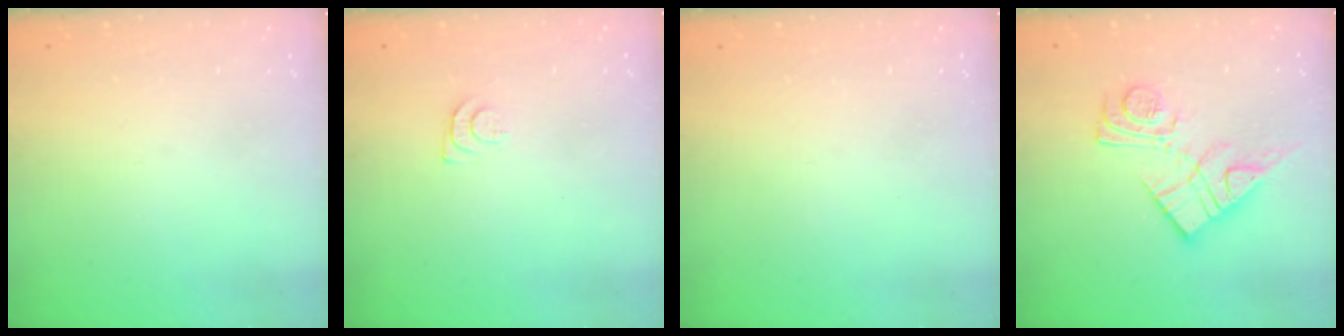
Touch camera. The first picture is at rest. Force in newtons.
{"total": 4.6, "press": 4.6, "slide": 0.7}
{"total": 0.0}
{"total": 13.5, "press": 13.5, "slide": 0.8}